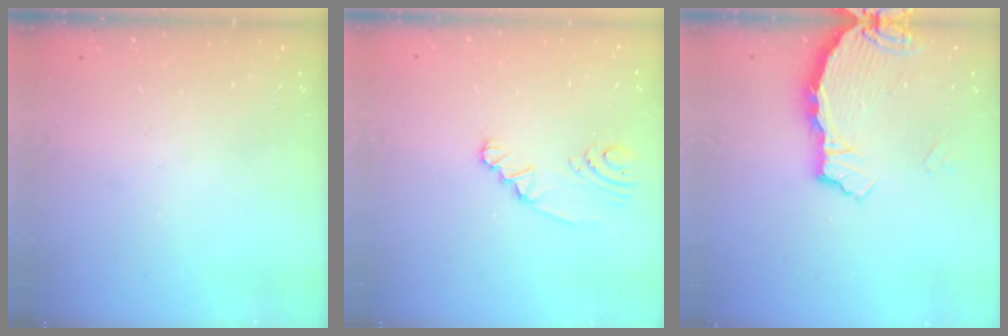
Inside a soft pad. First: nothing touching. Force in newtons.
{"total": 2.6, "press": 2.1, "slide": 1.5}
{"total": 3.3, "press": 3.2, "slide": 0.4}